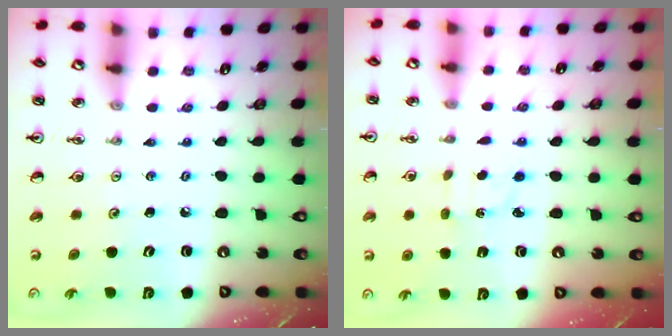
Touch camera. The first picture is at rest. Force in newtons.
{"total": 2.7, "press": 2.6, "slide": 0.5}